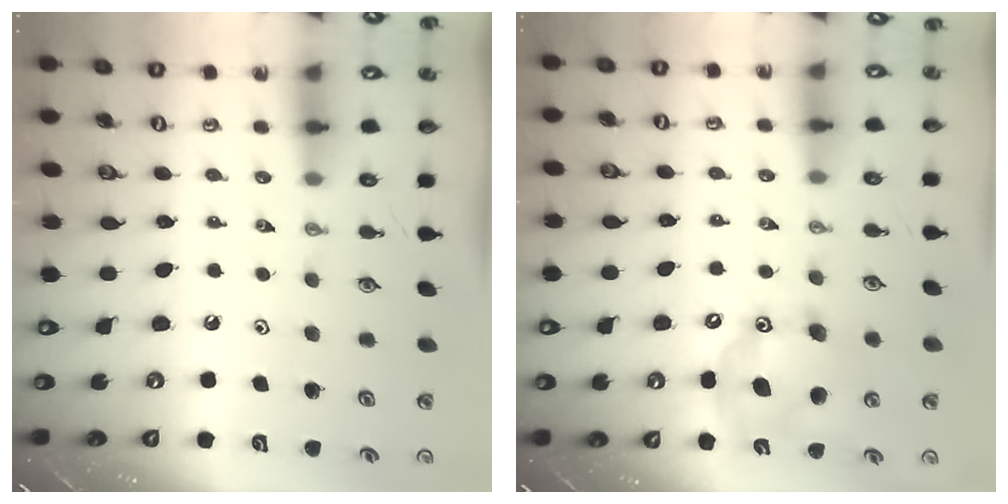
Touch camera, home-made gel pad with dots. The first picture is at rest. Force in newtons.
{"total": 14.9, "press": 14.9, "slide": 0.3}